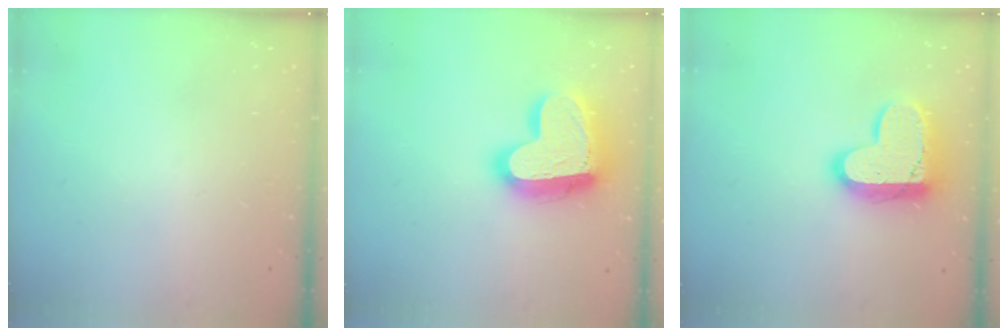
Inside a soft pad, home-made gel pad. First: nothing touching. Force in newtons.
{"total": 22.7, "press": 22.6, "slide": 1.9}
{"total": 19.0, "press": 19.0, "slide": 1.5}